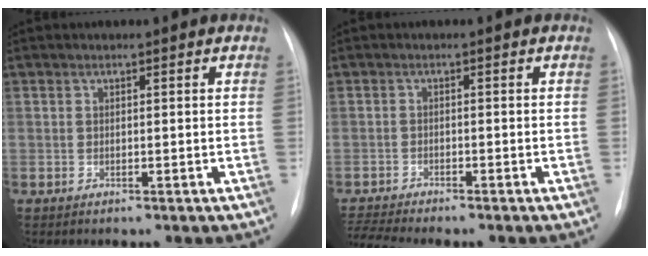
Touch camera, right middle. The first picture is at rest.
{"total": 4.9, "force": [-4.6, -0.9, 1.5], "torque": [-0.033, -0.014, -0.075]}